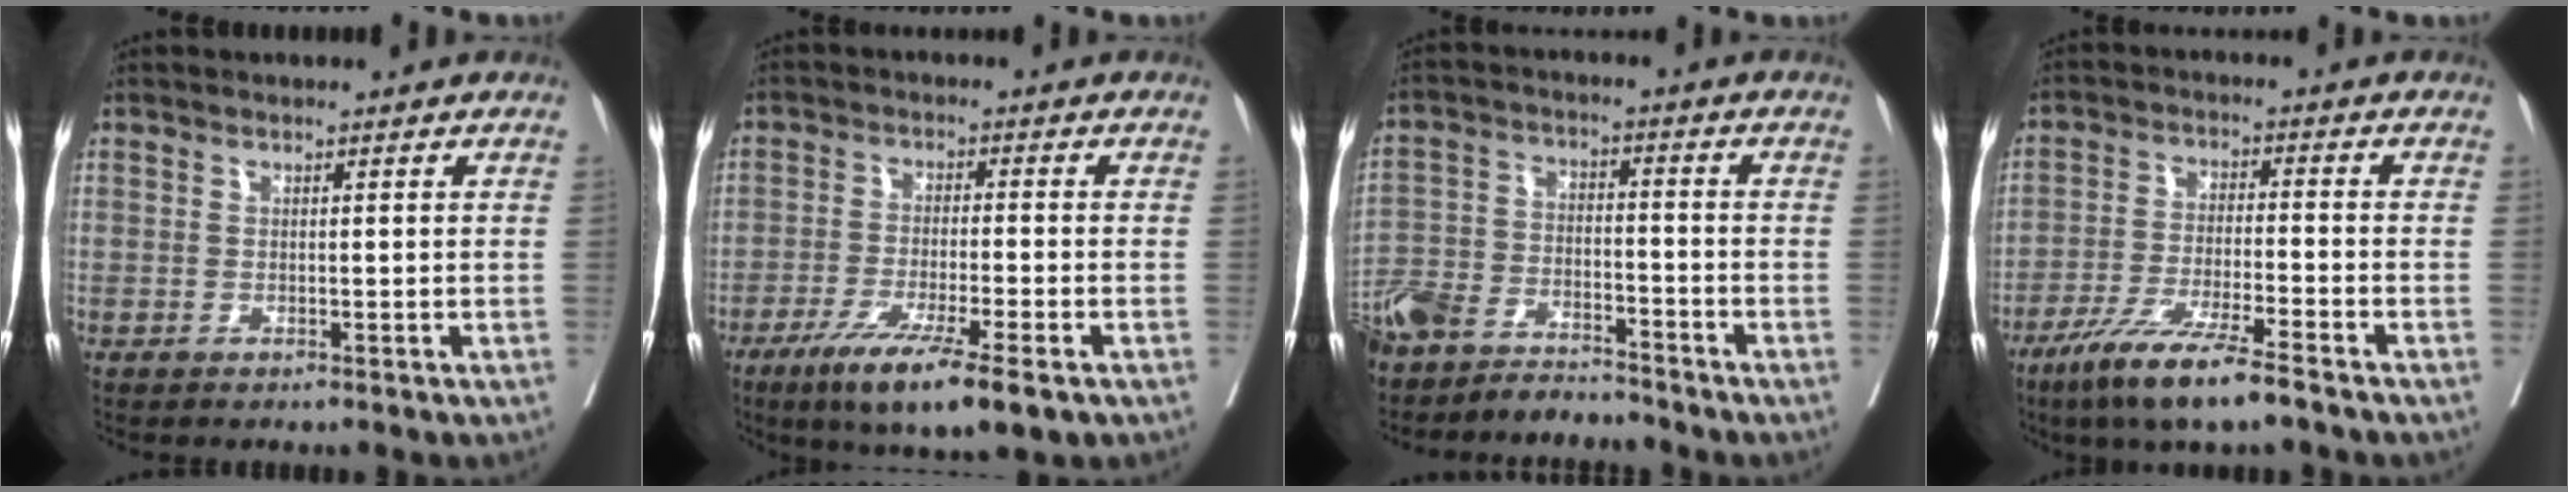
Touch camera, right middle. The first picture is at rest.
{"total": 11.2, "force": [-6.6, 1.2, 8.9], "torque": [-0.148, -0.027, -0.105]}
{"total": 11.9, "force": [-10.9, 3.3, 3.6], "torque": [-0.067, 0.006, -0.191]}
{"total": 10.3, "force": [-7.2, 0.5, 7.3], "torque": [-0.137, -0.028, -0.131]}